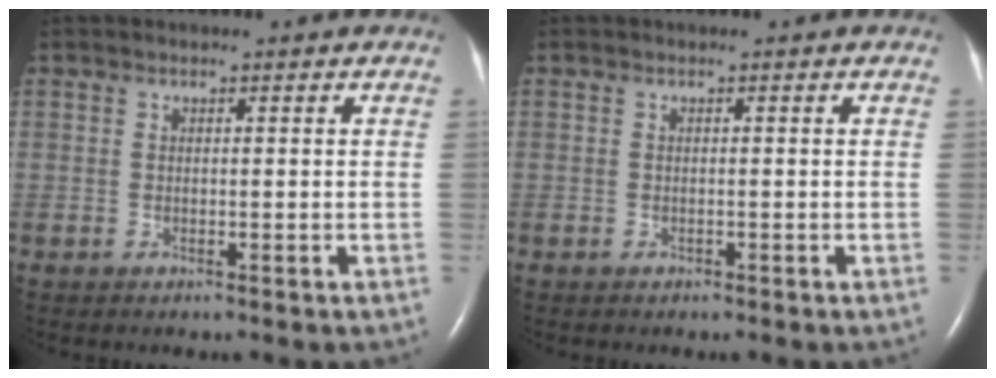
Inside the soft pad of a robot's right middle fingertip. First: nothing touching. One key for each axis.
{"total": 0.0}